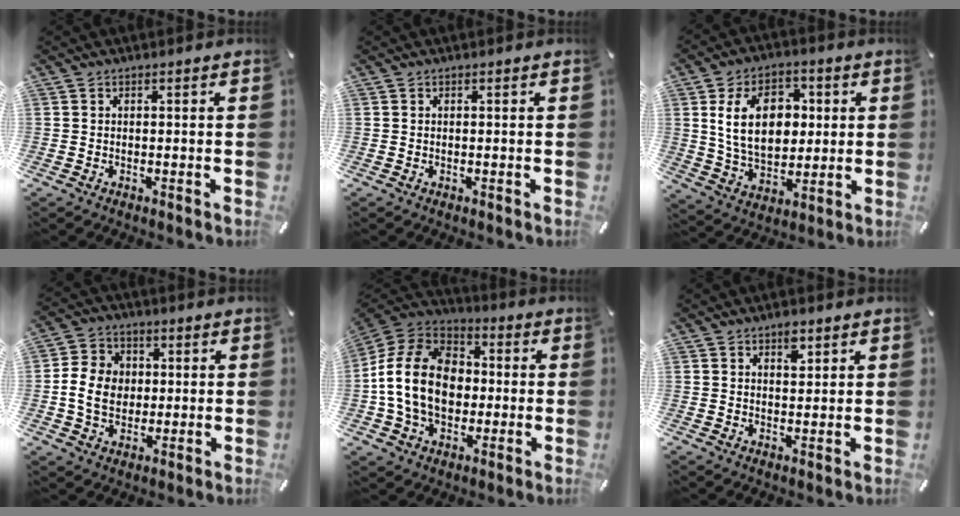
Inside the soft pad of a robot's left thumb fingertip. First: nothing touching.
{"total": 0.0}
{"total": 14.6, "force": [2.5, 10.5, 9.9], "torque": [-0.194, 0.010, 0.042]}
{"total": 8.5, "force": [-0.2, 7.4, 4.1], "torque": [-0.085, 0.015, -0.003]}
{"total": 17.4, "force": [-1.3, 13.5, 10.9], "torque": [-0.234, 0.025, -0.026]}
{"total": 3.2, "force": [1.9, 1.8, 1.9], "torque": [-0.016, -0.007, 0.029]}